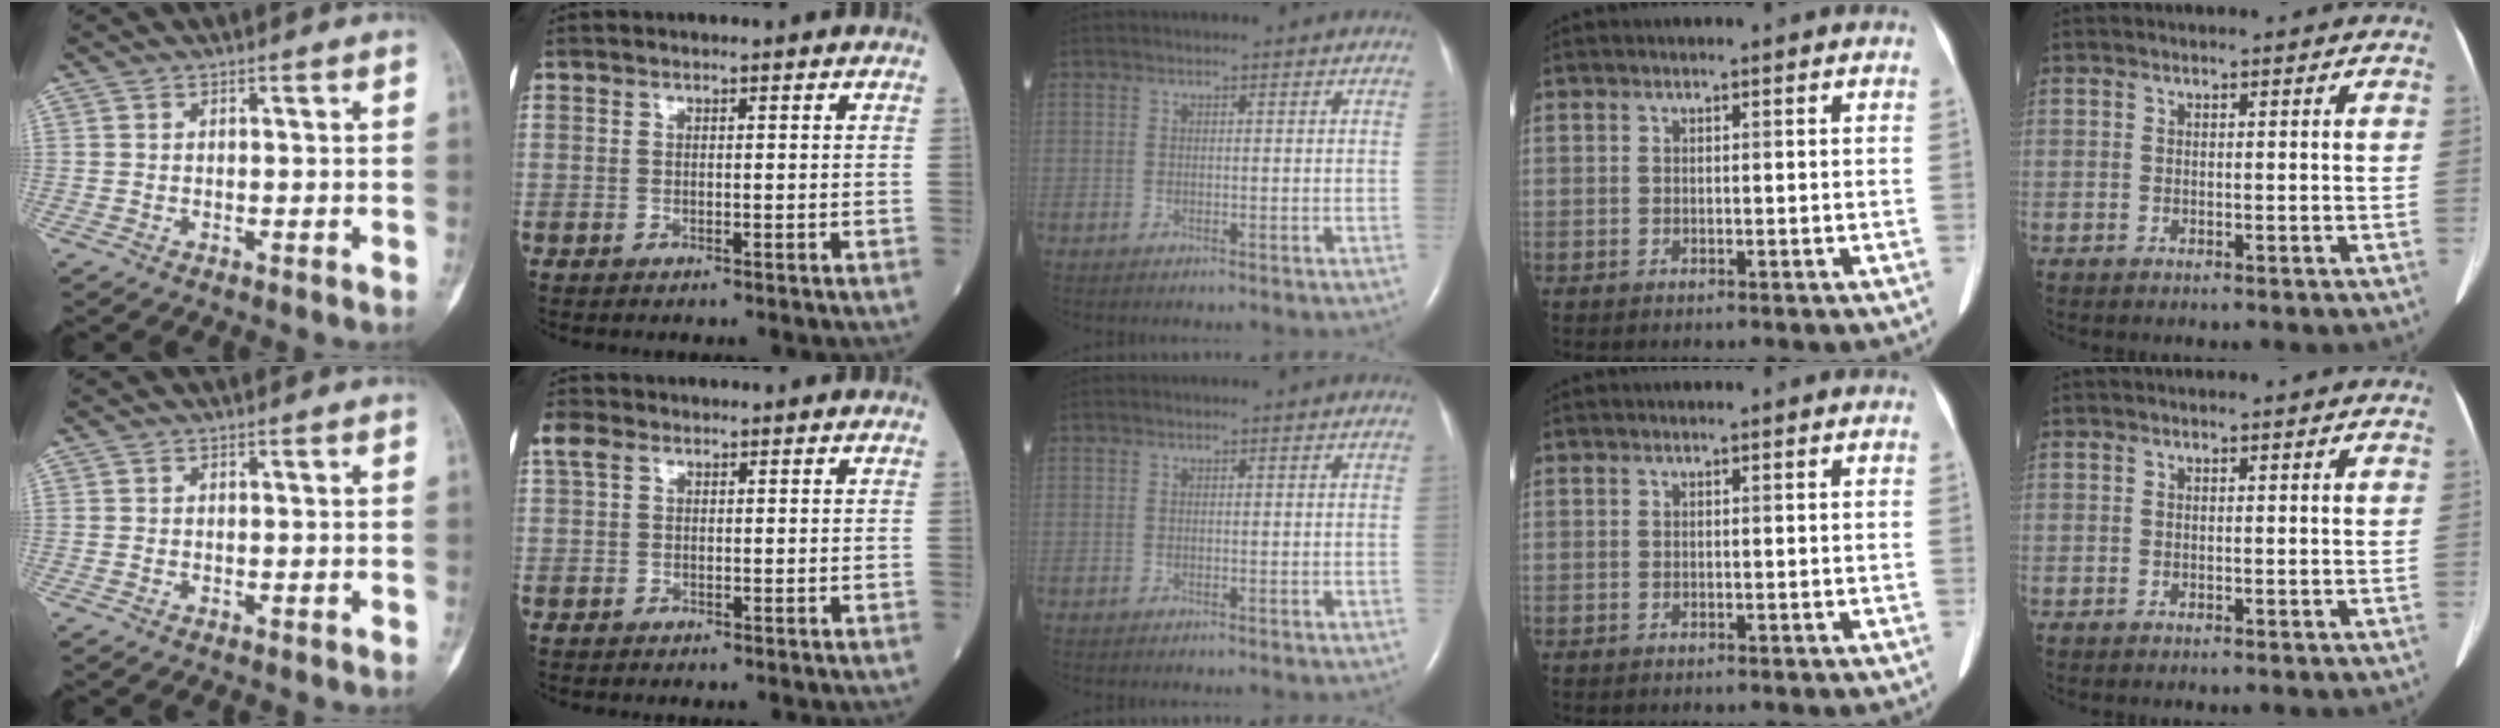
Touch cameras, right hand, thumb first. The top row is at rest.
{"index": {"total": 2.0, "force": [0.9, 1.4, 1.2], "torque": [-0.035, 0.024, 0.019]}}